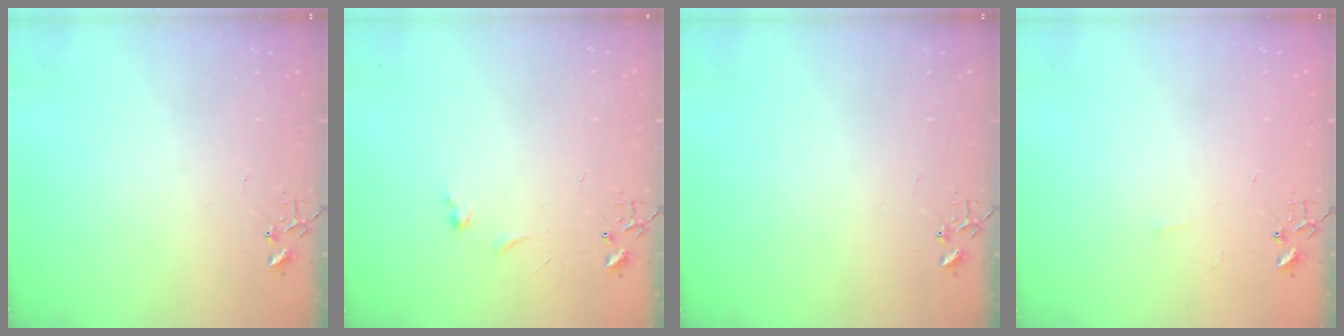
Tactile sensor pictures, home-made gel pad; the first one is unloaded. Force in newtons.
{"total": 4.4, "press": 4.3, "slide": 0.6}
{"total": 0.0}
{"total": 3.3, "press": 3.2, "slide": 0.5}